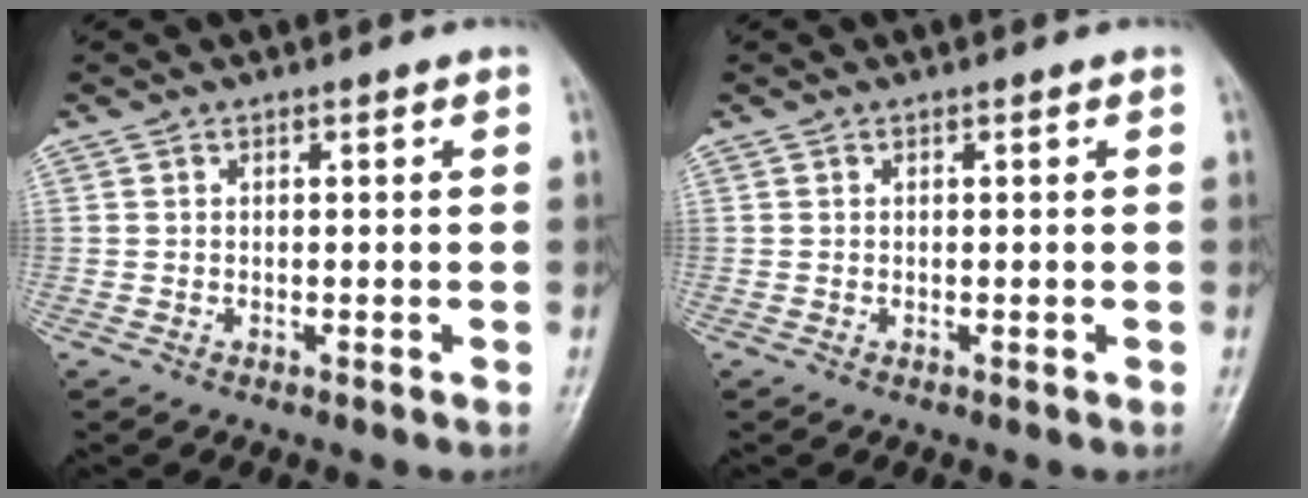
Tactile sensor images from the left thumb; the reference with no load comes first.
{"total": 0.0}